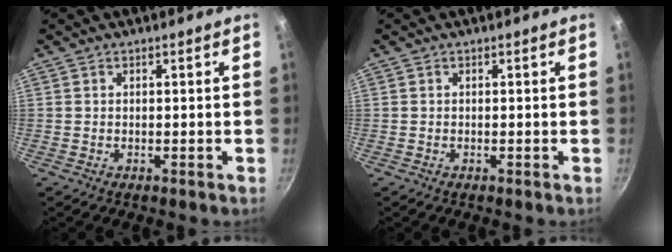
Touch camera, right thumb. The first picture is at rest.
{"total": 0.0}